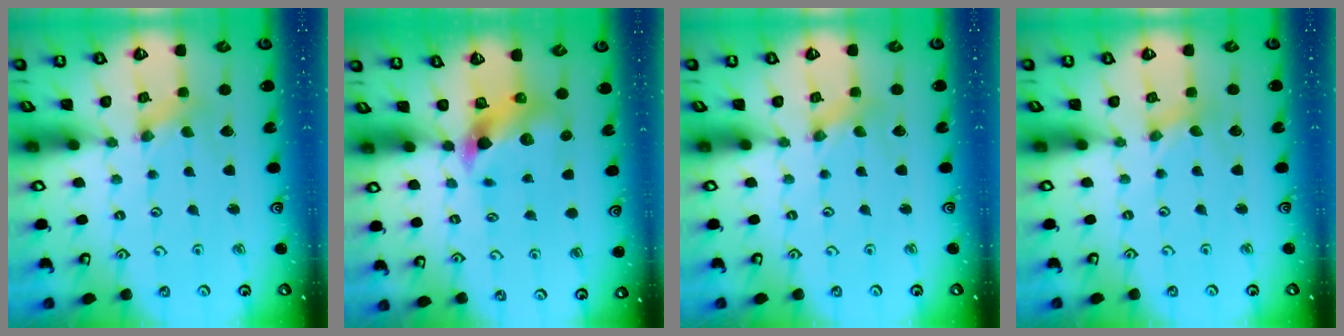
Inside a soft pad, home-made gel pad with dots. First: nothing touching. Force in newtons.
{"total": 7.4, "press": 7.3, "slide": 1.2}
{"total": 1.0, "press": 1.0, "slide": 0.2}
{"total": 0.0}